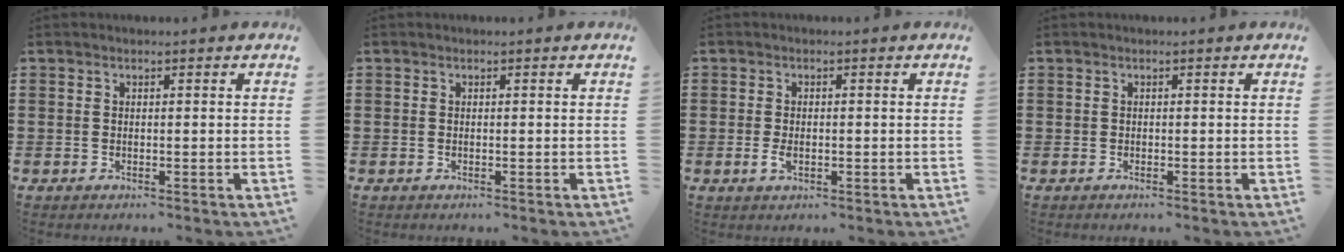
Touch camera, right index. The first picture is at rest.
{"total": 0.0}
{"total": 1.9, "force": [-0.4, 0.9, 1.6], "torque": [-0.039, -0.004, -0.009]}
{"total": 0.0}